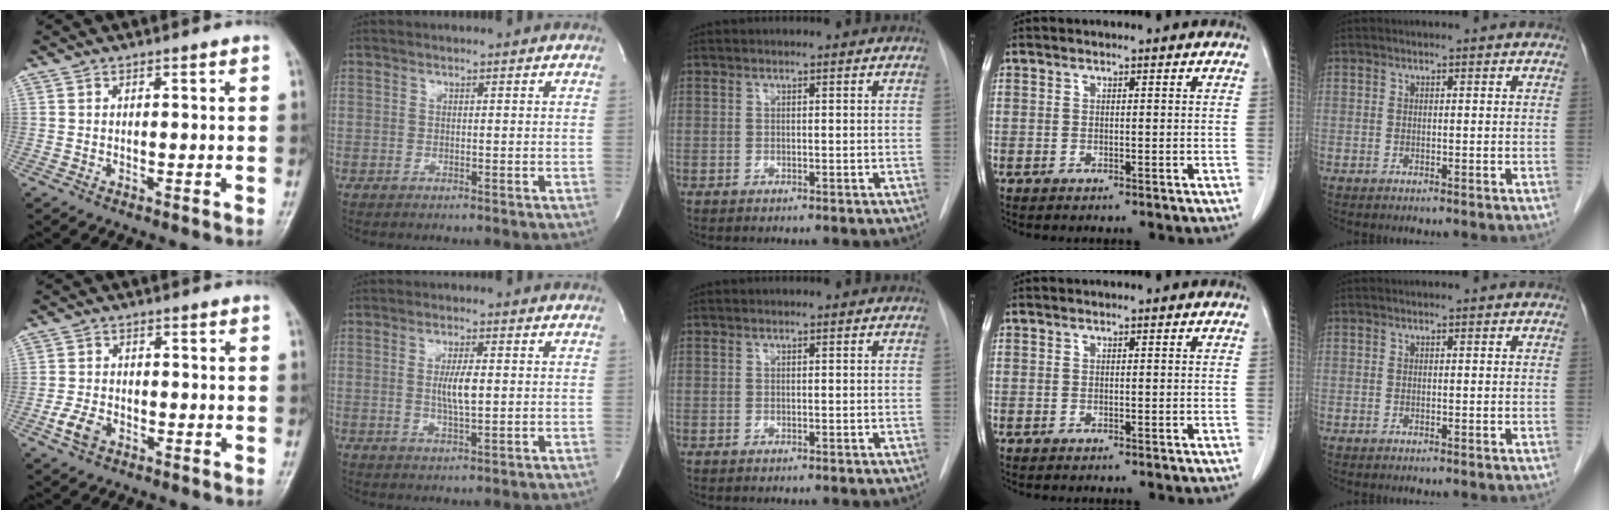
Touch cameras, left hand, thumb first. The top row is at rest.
{"thumb": {"total": 4.4, "force": [-2.1, 2.9, 2.6], "torque": [-0.050, 0.009, -0.042]}, "index": {"total": 4.6, "force": [0.2, 0.8, 4.6], "torque": [-0.086, -0.002, 0.002]}}